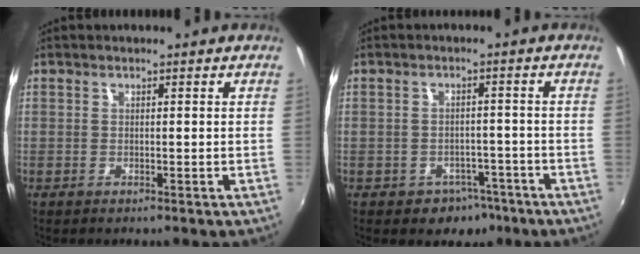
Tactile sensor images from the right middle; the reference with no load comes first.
{"total": 5.4, "force": [-3.3, 4.1, 1.3], "torque": [-0.031, 0.012, -0.033]}